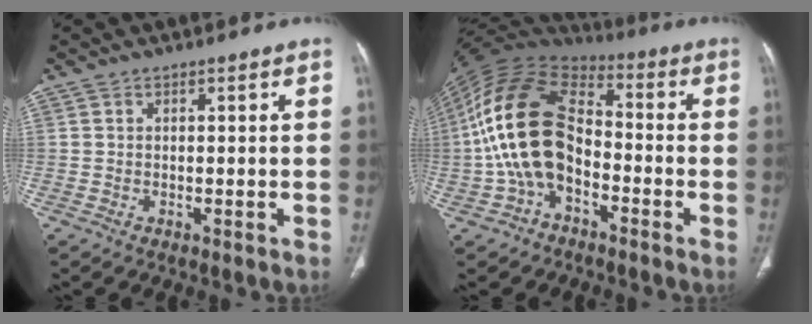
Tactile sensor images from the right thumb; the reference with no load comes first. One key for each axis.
{"total": 18.0, "fx": -3.6, "fy": 11.4, "fz": 13.5, "tx": -0.254, "ty": 0.043, "tz": -0.073}